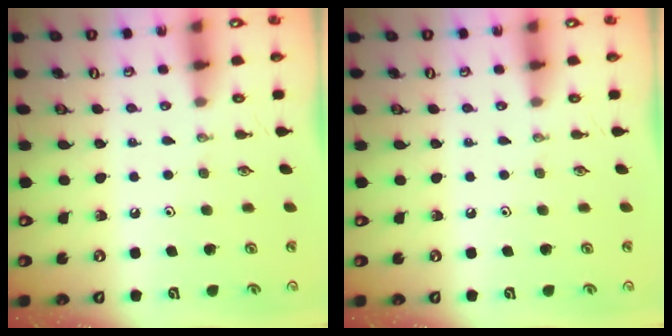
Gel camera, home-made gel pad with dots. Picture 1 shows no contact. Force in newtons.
{"total": 0.0}